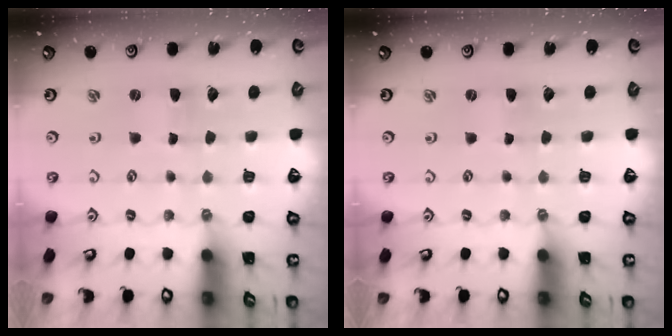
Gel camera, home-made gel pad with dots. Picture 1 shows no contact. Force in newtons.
{"total": 0.0}